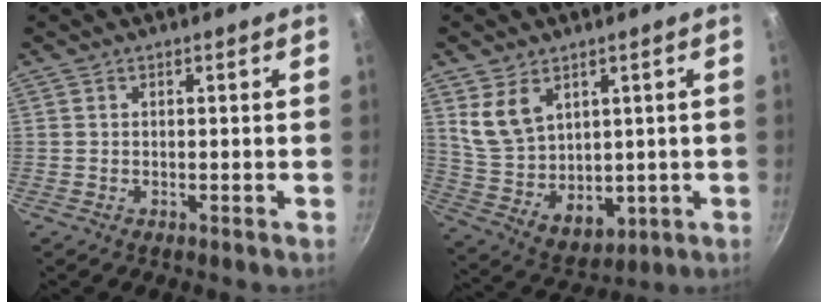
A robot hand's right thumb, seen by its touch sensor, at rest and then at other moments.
{"total": 12.2, "force": [4.4, 8.7, 7.4], "torque": [-0.102, -0.038, 0.109]}